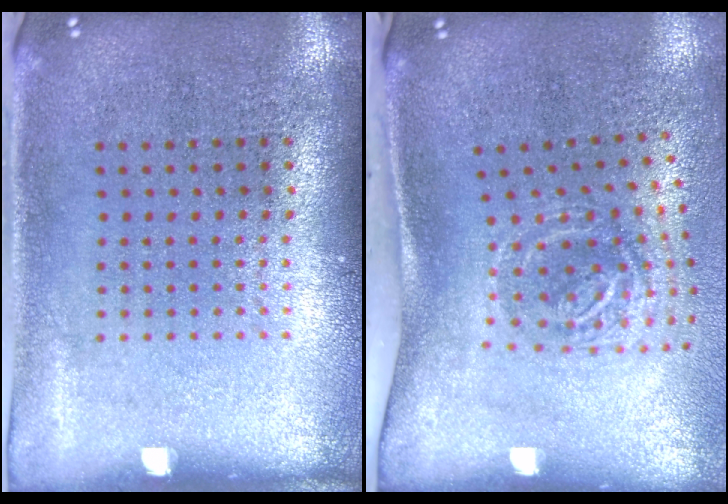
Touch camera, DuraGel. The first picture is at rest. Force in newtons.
{"total": 2.0, "press": 1.2, "slide": 1.6}